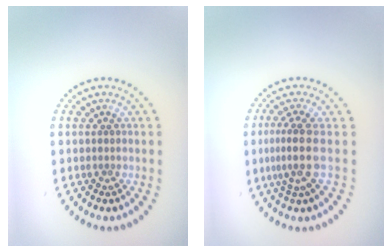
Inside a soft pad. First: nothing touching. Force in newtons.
{"total": 3.0, "press": 2.0, "slide": 2.2}